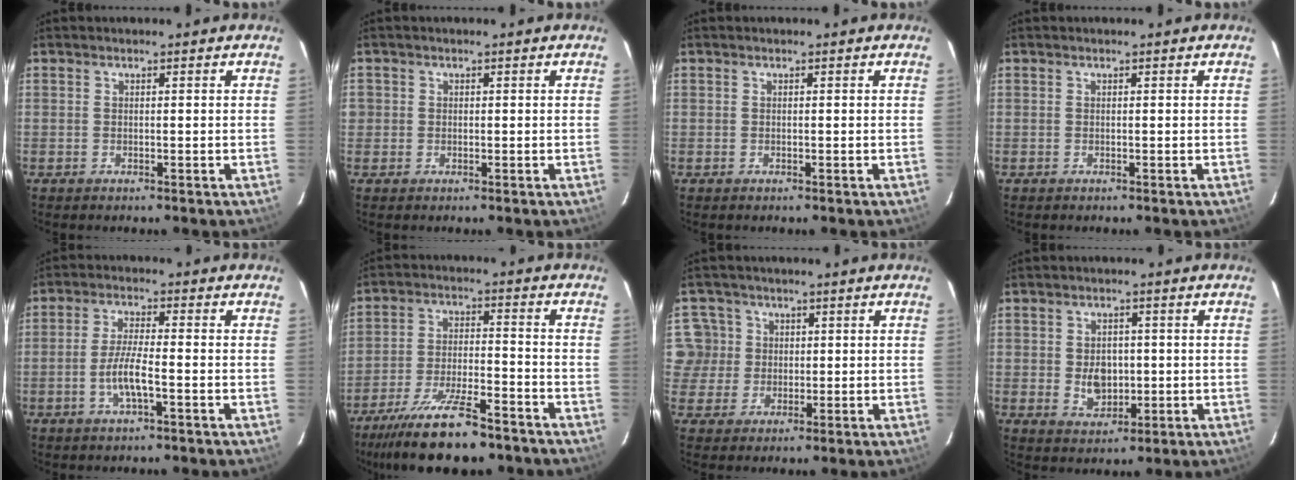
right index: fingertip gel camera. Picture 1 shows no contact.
{"total": 1.4, "force": [-0.2, 1.3, 0.1], "torque": [-0.002, 0.001, -0.002]}
{"total": 0.0}
{"total": 0.0}
{"total": 5.5, "force": [-2.1, 0.7, 5.0], "torque": [-0.102, 0.001, -0.042]}
{"total": 15.6, "force": [-12.5, 3.7, 8.6], "torque": [-0.181, -0.019, -0.207]}
{"total": 5.3, "force": [0.9, 5.2, 0.4], "torque": [0.003, 0.019, 0.014]}
{"total": 5.4, "force": [-0.2, 4.4, 3.2], "torque": [-0.055, 0.003, 0.008]}